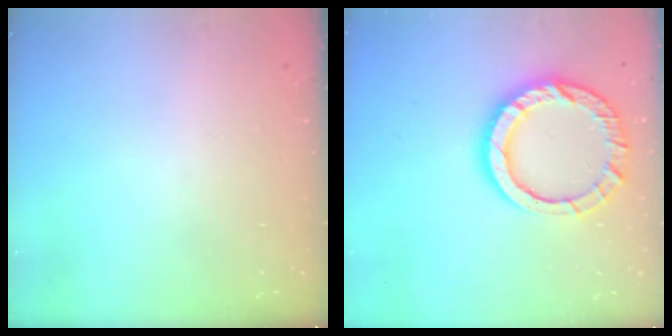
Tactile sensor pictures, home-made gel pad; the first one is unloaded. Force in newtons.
{"total": 14.1, "press": 14.1, "slide": 1.3}